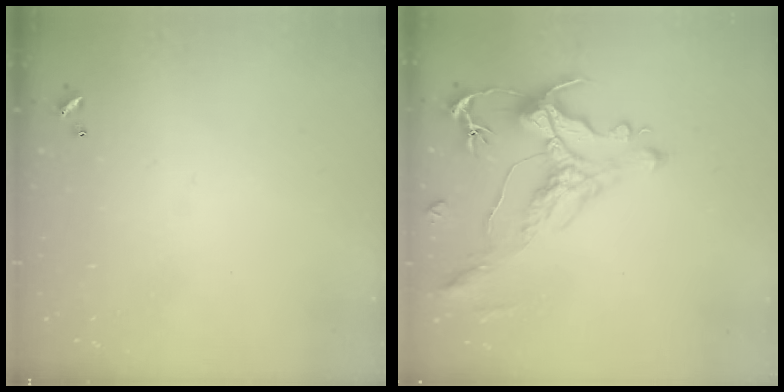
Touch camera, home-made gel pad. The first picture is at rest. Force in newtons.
{"total": 1.2, "press": 0.2, "slide": 1.2}